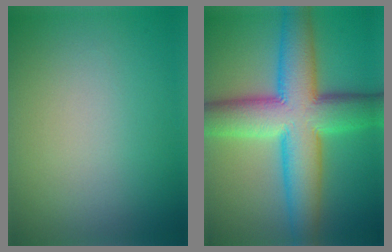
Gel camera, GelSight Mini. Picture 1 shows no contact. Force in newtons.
{"total": 11.7, "press": 11.7, "slide": 0.2}